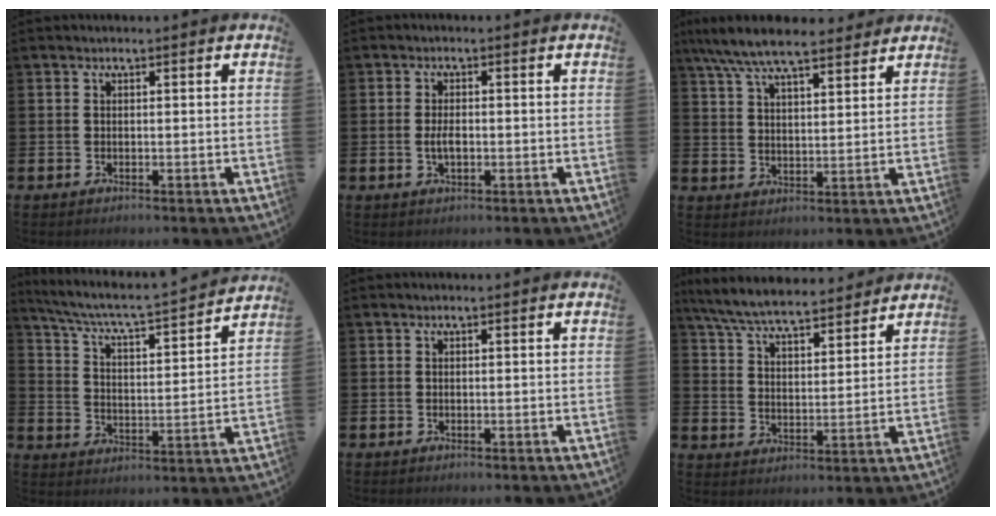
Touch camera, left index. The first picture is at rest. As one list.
[{"total": 2.4, "force": [-0.3, 1.2, 2.1], "torque": [-0.037, 0.000, -0.006]}, {"total": 8.2, "force": [7.4, 1.7, 3.1], "torque": [-0.081, -0.028, 0.133]}, {"total": 5.9, "force": [5.5, 0.4, 2.3], "torque": [-0.074, -0.045, 0.085]}, {"total": 0.0}, {"total": 7.2, "force": [6.8, 1.0, 2.1], "torque": [-0.073, -0.038, 0.122]}]